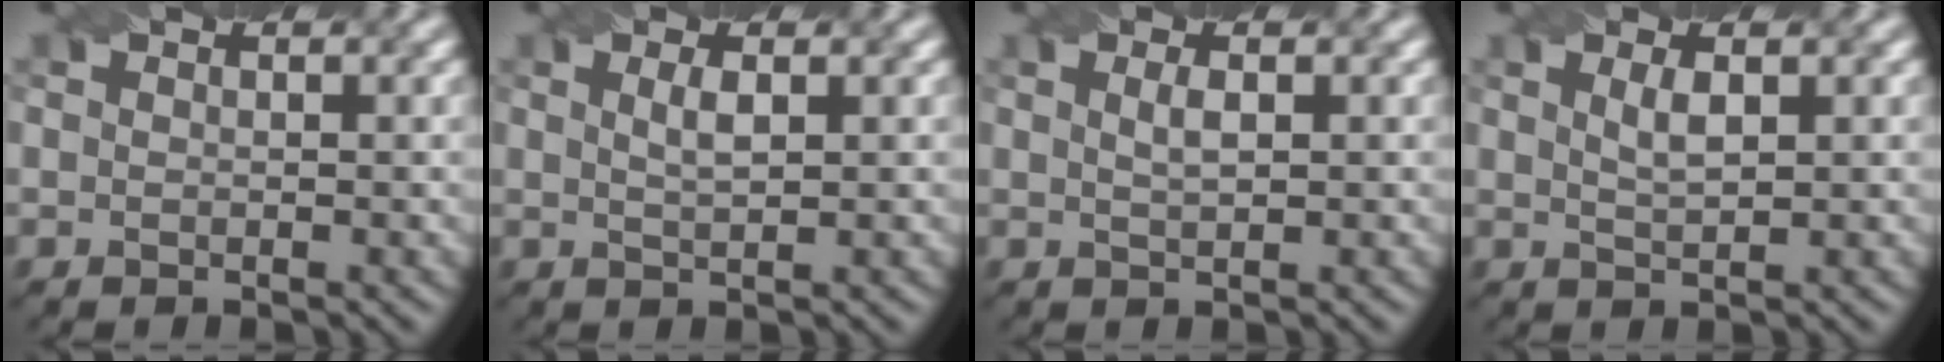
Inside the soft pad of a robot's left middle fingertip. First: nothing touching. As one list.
[{"total": 1.3, "force": [0.3, 0.3, 1.2], "torque": [-0.021, 0.003, 0.007]}, {"total": 1.1, "force": [0.2, 0.3, 1.1], "torque": [-0.019, 0.002, 0.006]}, {"total": 1.4, "force": [0.4, 0.4, 1.3], "torque": [-0.026, 0.001, 0.011]}]